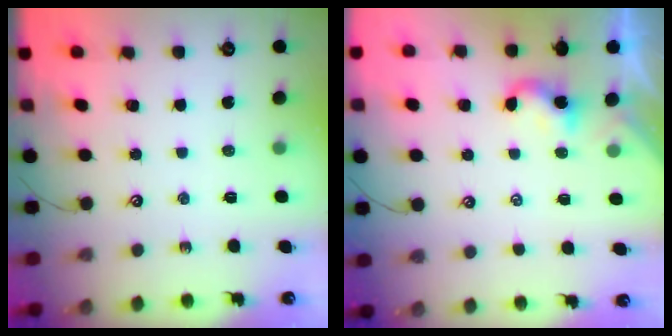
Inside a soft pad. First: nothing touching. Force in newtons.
{"total": 2.9, "press": 2.9, "slide": 0.2}